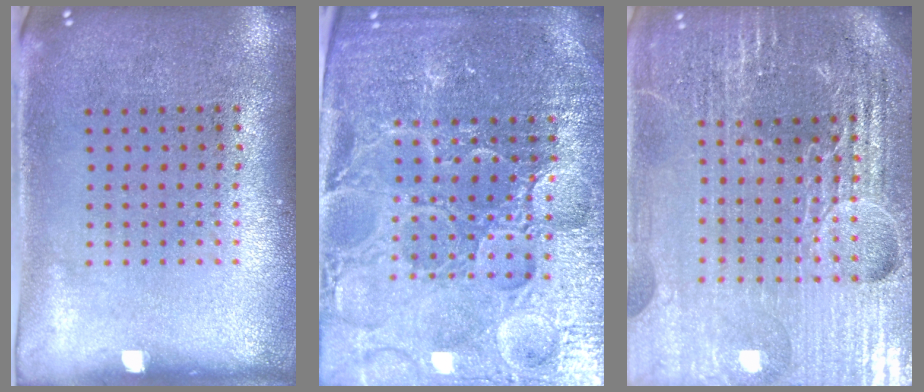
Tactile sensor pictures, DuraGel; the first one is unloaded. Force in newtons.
{"total": 5.5, "press": 5.1, "slide": 2.1}
{"total": 6.2, "press": 5.5, "slide": 2.8}